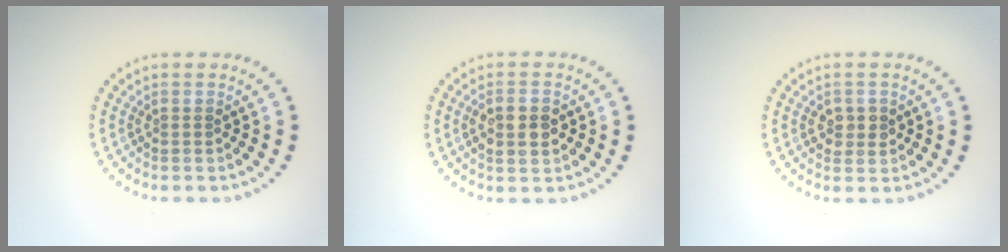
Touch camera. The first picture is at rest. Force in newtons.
{"total": 2.6, "press": 2.6, "slide": 0.4}
{"total": 1.8, "press": 1.8, "slide": 0.0}